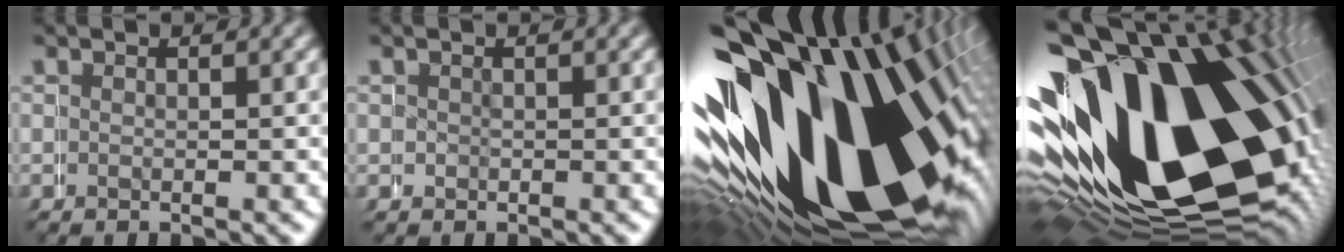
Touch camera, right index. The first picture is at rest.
{"total": 0.9, "force": [0.1, 0.8, -0.2], "torque": [0.002, 0.002, 0.002]}
{"total": 40.2, "force": [-5.2, 24.9, 31.1], "torque": [-0.475, -0.010, -0.074]}
{"total": 36.7, "force": [-4.1, 23.7, 27.8], "torque": [-0.451, -0.021, -0.057]}